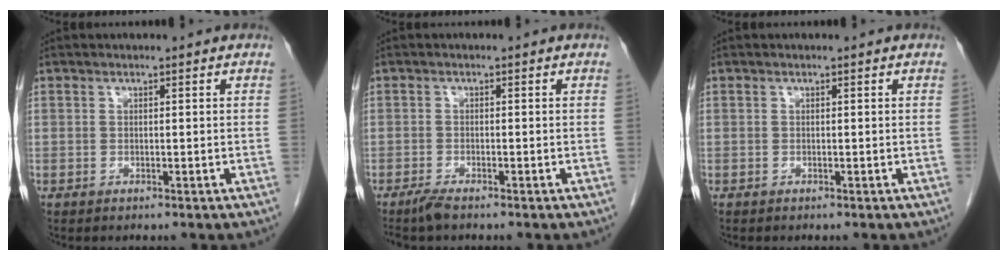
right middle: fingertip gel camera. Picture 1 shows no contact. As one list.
[{"total": 1.9, "force": [-1.6, 0.1, 1.0], "torque": [-0.029, -0.006, -0.031]}, {"total": 0.0}]